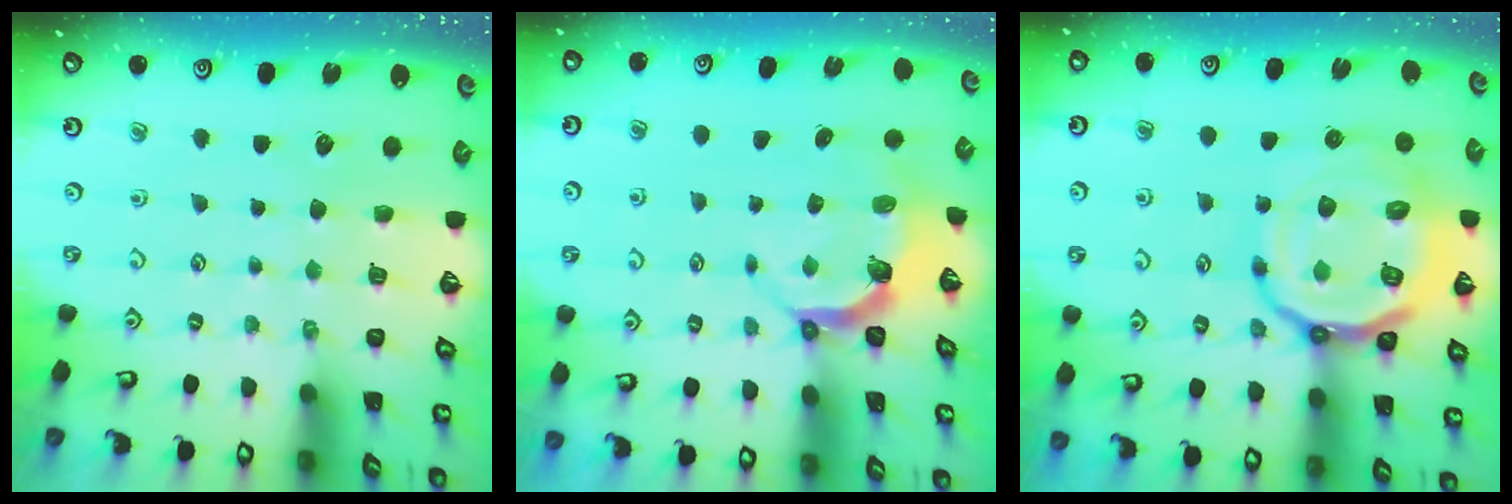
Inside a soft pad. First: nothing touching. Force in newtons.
{"total": 5.2, "press": 4.0, "slide": 3.4}
{"total": 22.5, "press": 22.3, "slide": 2.3}